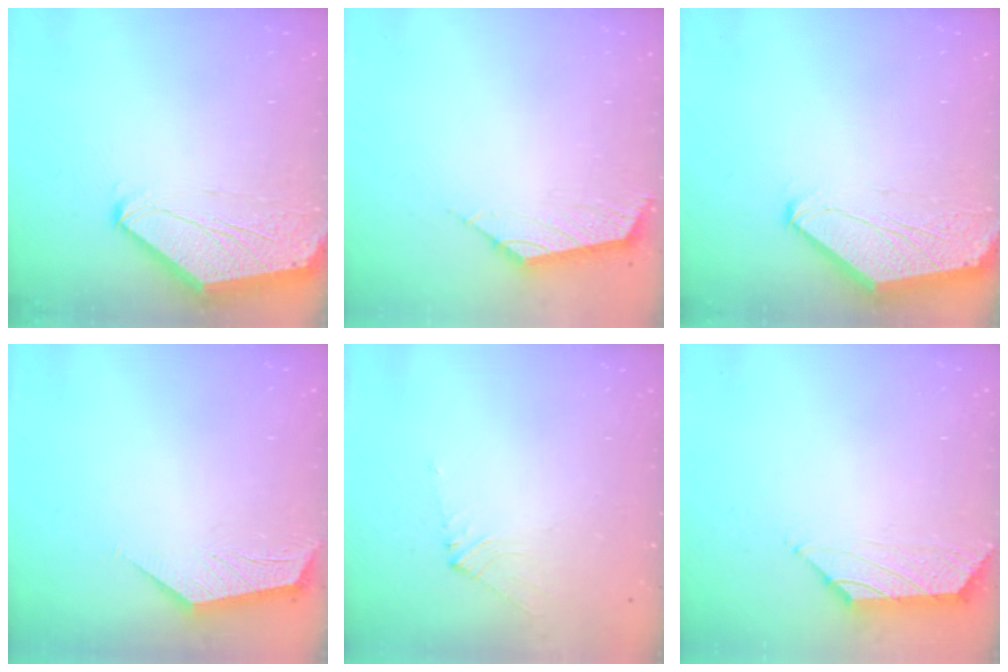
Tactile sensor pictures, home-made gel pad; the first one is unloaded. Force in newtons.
{"total": 3.0, "press": 2.9, "slide": 0.8}
{"total": 0.0}
{"total": 2.0, "press": 2.0, "slide": 0.4}
{"total": 2.2, "press": 2.1, "slide": 0.6}
{"total": 0.8, "press": 0.4, "slide": 0.6}